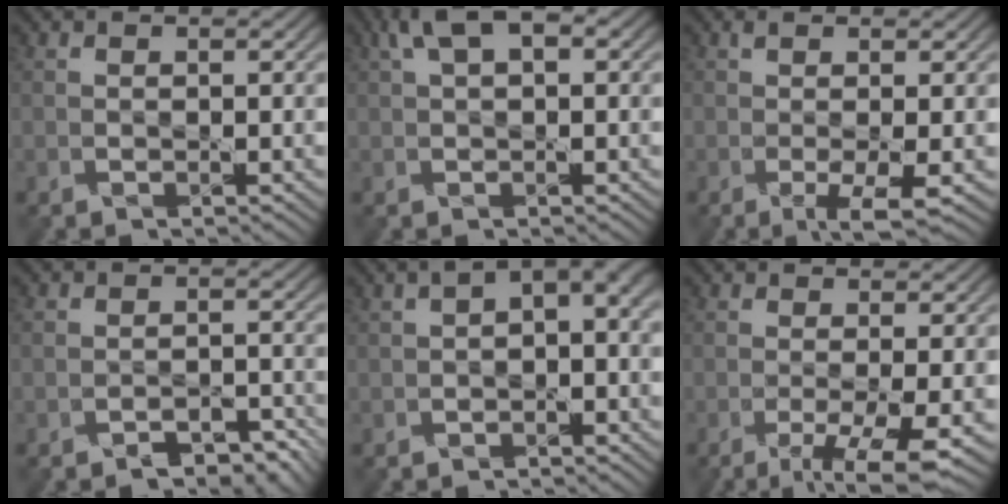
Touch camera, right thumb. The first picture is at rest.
{"total": 4.9, "force": [2.3, 2.3, 3.6], "torque": [-0.069, 0.010, 0.035]}
{"total": 3.1, "force": [-0.3, 0.3, 3.0], "torque": [-0.065, -0.001, -0.005]}
{"total": 3.9, "force": [-3.2, 1.6, 1.5], "torque": [-0.018, 0.000, -0.051]}
{"total": 4.8, "force": [0.3, 2.6, 4.0], "torque": [-0.059, -0.002, 0.000]}
{"total": 5.7, "force": [-2.5, 1.1, 5.0], "torque": [-0.094, -0.004, -0.039]}